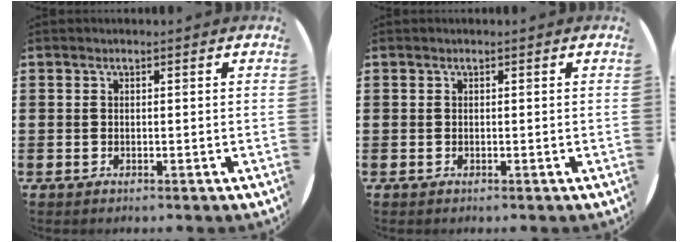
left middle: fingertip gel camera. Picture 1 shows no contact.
{"total": 0.0}